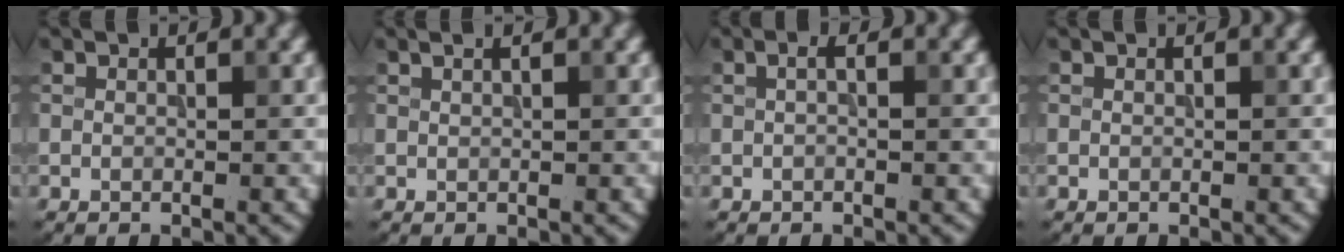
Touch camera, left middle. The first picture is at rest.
{"total": 1.1, "force": [0.7, 0.4, 0.7], "torque": [-0.004, -0.003, 0.005]}
{"total": 0.8, "force": [0.0, 0.2, 0.8], "torque": [-0.016, 0.002, 0.000]}
{"total": 0.0}